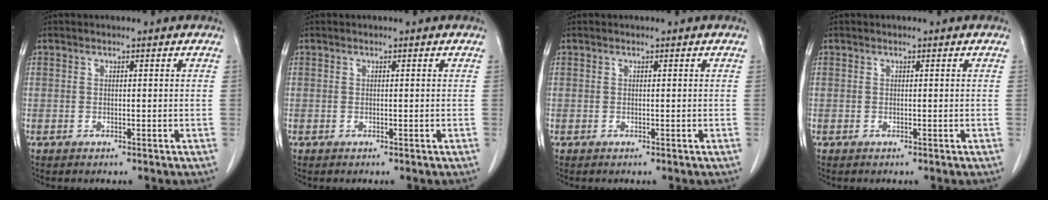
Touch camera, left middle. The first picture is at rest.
{"total": 0.0}
{"total": 0.0}
{"total": 0.0}